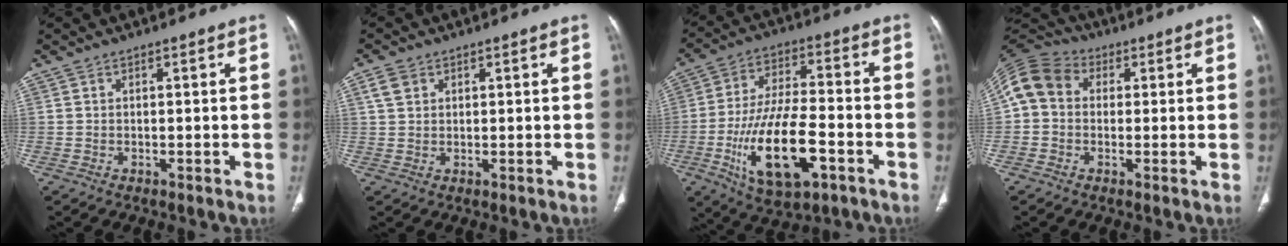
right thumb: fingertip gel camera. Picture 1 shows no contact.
{"total": 3.5, "force": [1.6, 2.6, 1.8], "torque": [-0.029, 0.000, 0.036]}
{"total": 18.2, "force": [-6.4, 7.5, 15.2], "torque": [-0.276, 0.023, -0.103]}
{"total": 9.6, "force": [1.0, 8.0, 5.1], "torque": [-0.094, 0.030, 0.002]}